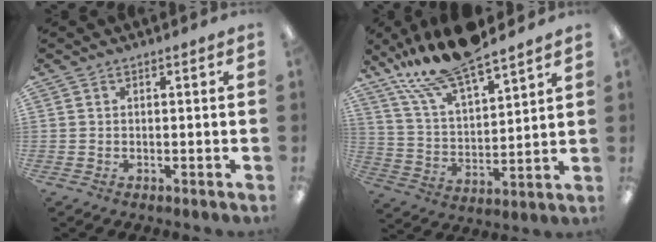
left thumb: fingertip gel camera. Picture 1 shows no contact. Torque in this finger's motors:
{"motor_torque": [1.08, -0.40, 1.59, -1.18, 0.40]}